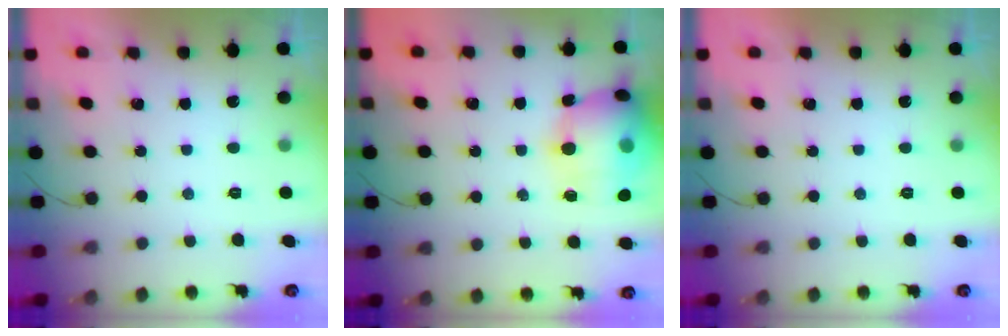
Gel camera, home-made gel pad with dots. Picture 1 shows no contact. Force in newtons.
{"total": 17.6, "press": 17.4, "slide": 2.8}
{"total": 0.0}